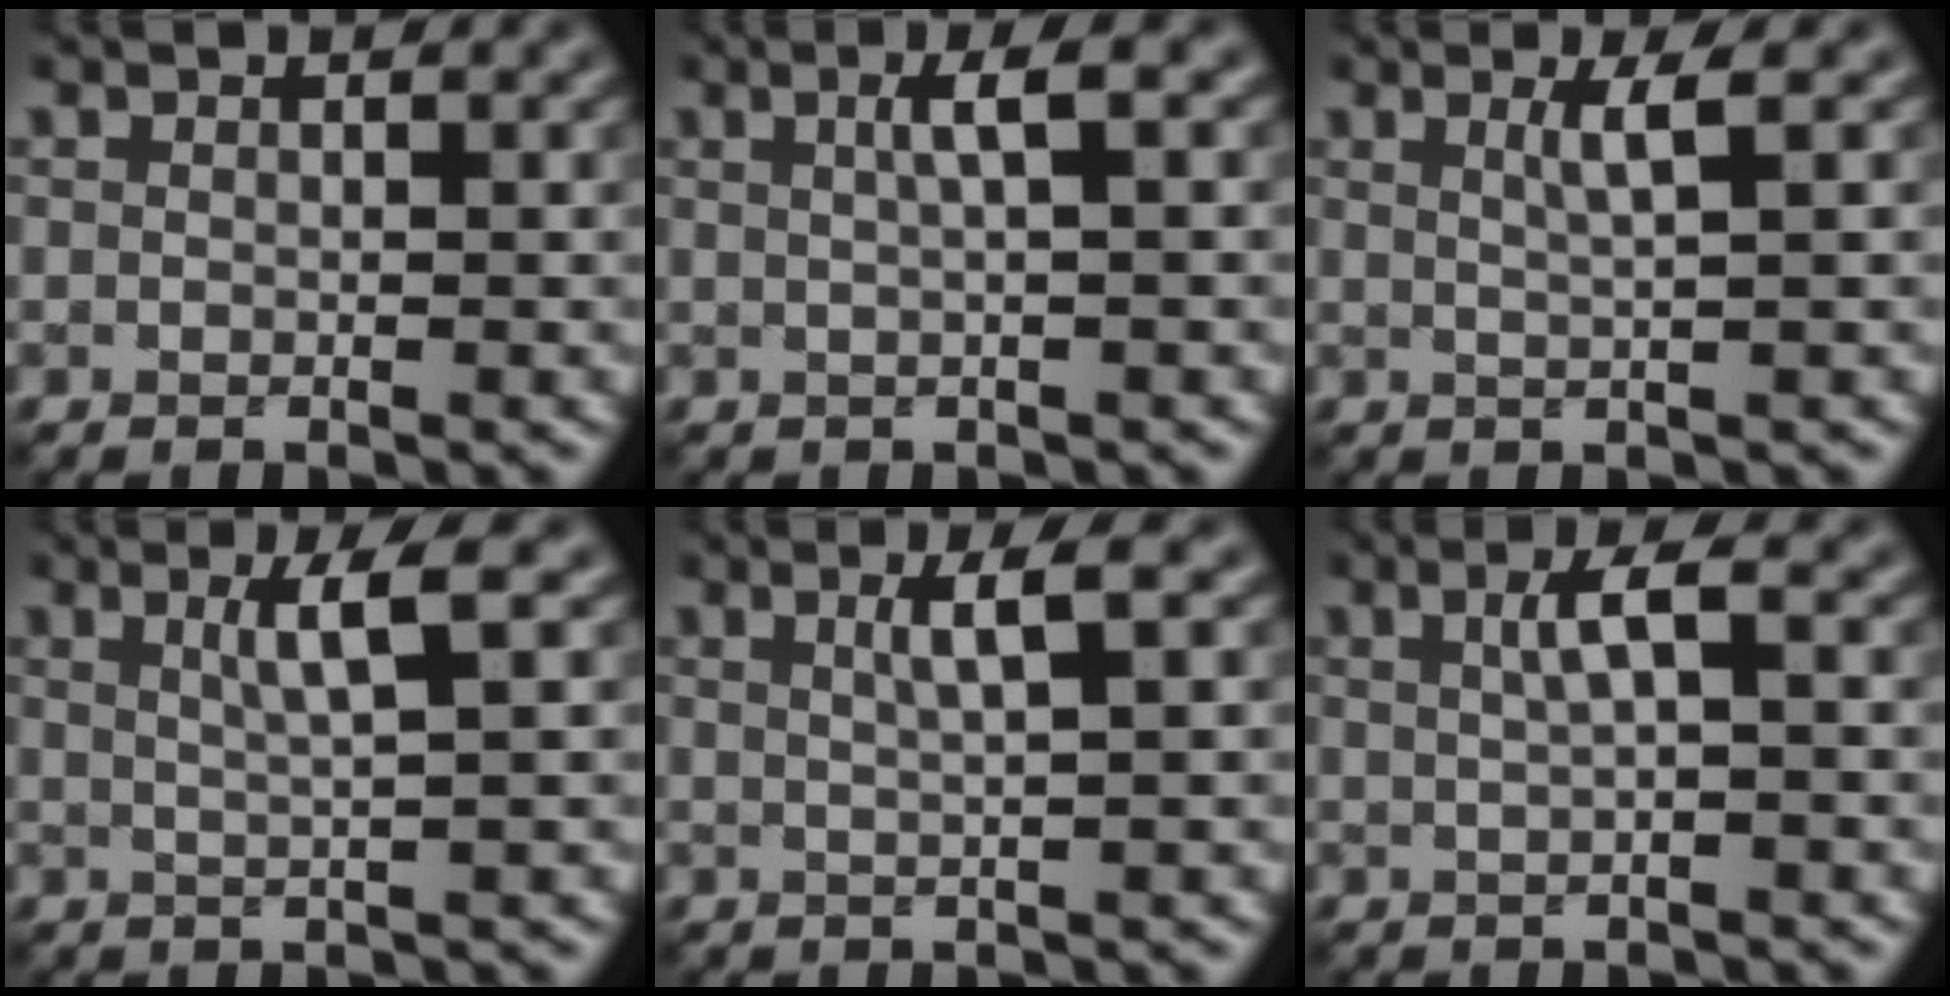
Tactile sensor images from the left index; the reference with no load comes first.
{"total": 2.8, "force": [0.7, 0.5, 2.6], "torque": [-0.039, 0.011, 0.008]}
{"total": 2.2, "force": [0.8, 0.4, 2.0], "torque": [-0.031, 0.002, 0.009]}
{"total": 3.2, "force": [1.2, 0.4, 3.0], "torque": [-0.043, 0.005, 0.017]}
{"total": 2.8, "force": [1.0, 0.5, 2.6], "torque": [-0.035, 0.009, 0.012]}
{"total": 2.6, "force": [0.7, 0.5, 2.4], "torque": [-0.042, 0.010, 0.009]}